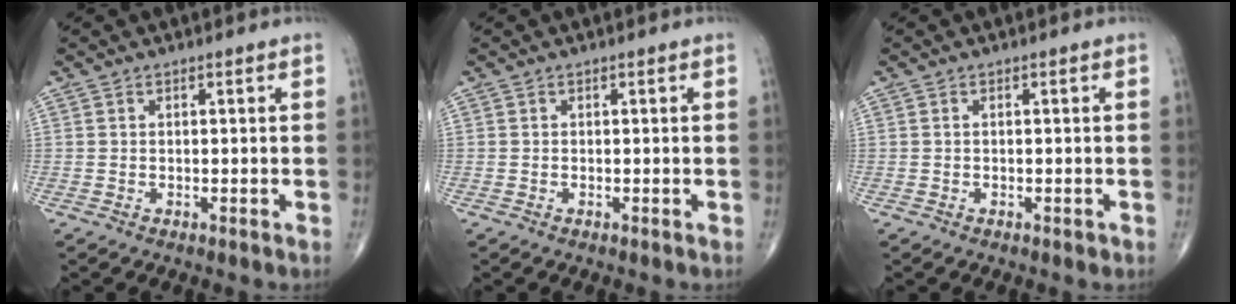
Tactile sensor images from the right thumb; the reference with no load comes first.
{"total": 0.0}
{"total": 0.7, "force": [-0.3, 0.4, 0.5], "torque": [-0.008, -0.001, -0.005]}